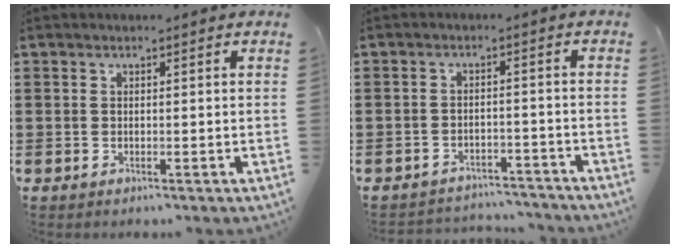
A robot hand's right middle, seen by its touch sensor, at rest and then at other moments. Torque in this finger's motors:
{"motor_torque": [0.15, -0.16, 0.02, 0.03]}